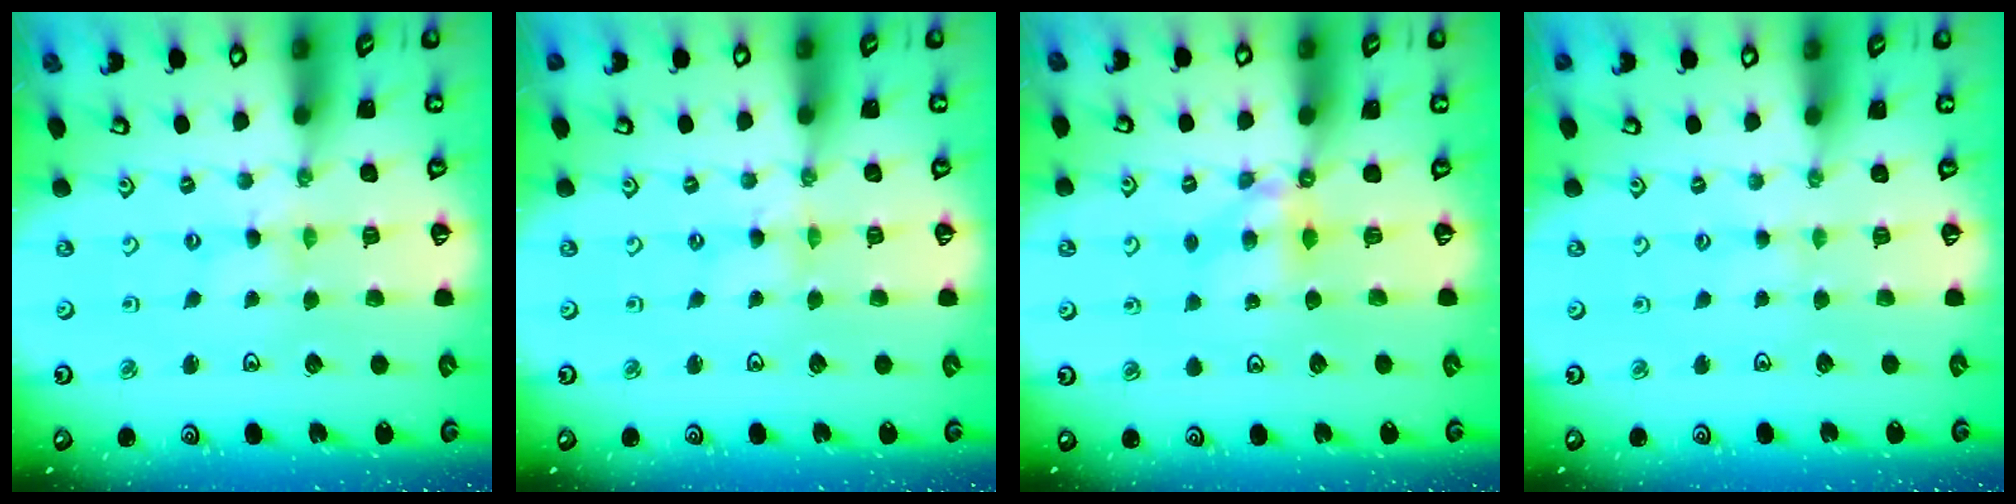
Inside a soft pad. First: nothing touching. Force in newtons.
{"total": 0.0}
{"total": 5.4, "press": 5.4, "slide": 0.4}
{"total": 1.7, "press": 1.7, "slide": 0.3}